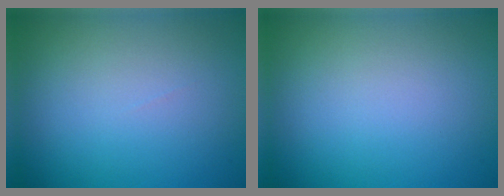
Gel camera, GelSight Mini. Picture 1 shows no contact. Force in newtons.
{"total": 0.0}